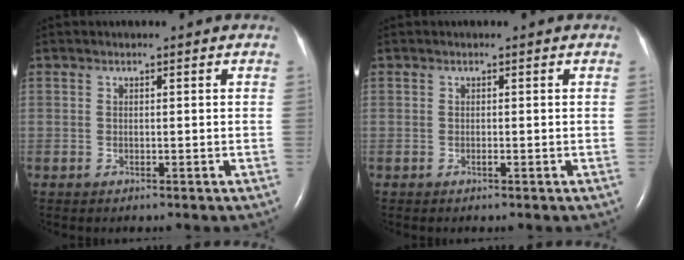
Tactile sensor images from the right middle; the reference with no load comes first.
{"total": 0.0}